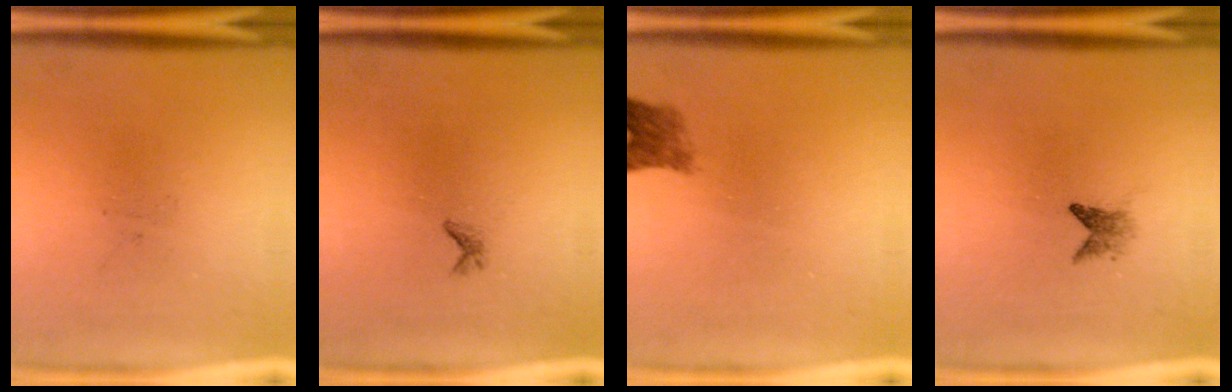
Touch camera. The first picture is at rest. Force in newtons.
{"total": 0.6}
{"total": 2.7}
{"total": 1.6}